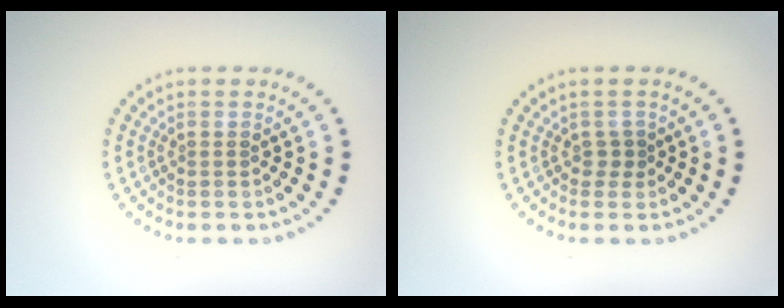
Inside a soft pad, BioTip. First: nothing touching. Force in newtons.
{"total": 0.9, "press": 0.8, "slide": 0.5}